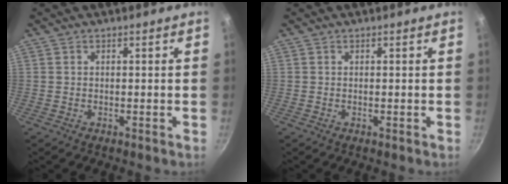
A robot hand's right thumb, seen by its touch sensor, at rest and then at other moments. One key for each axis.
{"total": 0.0}